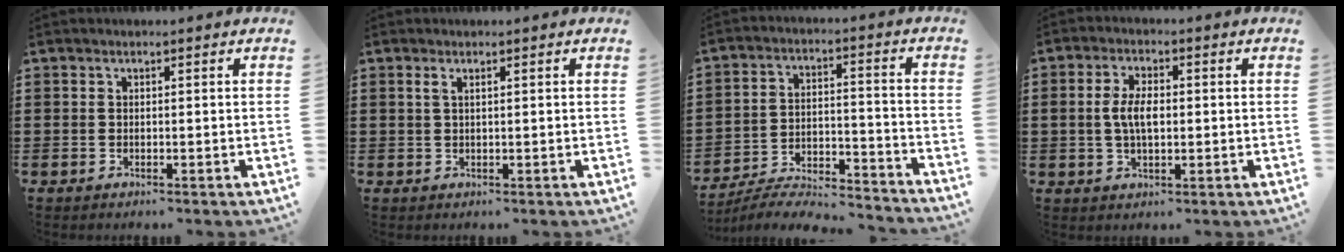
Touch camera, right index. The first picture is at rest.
{"total": 1.0, "force": [0.4, 0.2, 0.8], "torque": [-0.017, 0.003, 0.007]}
{"total": 6.3, "force": [-6.2, 0.4, 1.4], "torque": [-0.033, 0.002, -0.125]}
{"total": 5.1, "force": [0.0, 2.4, 4.4], "torque": [-0.100, 0.002, -0.006]}